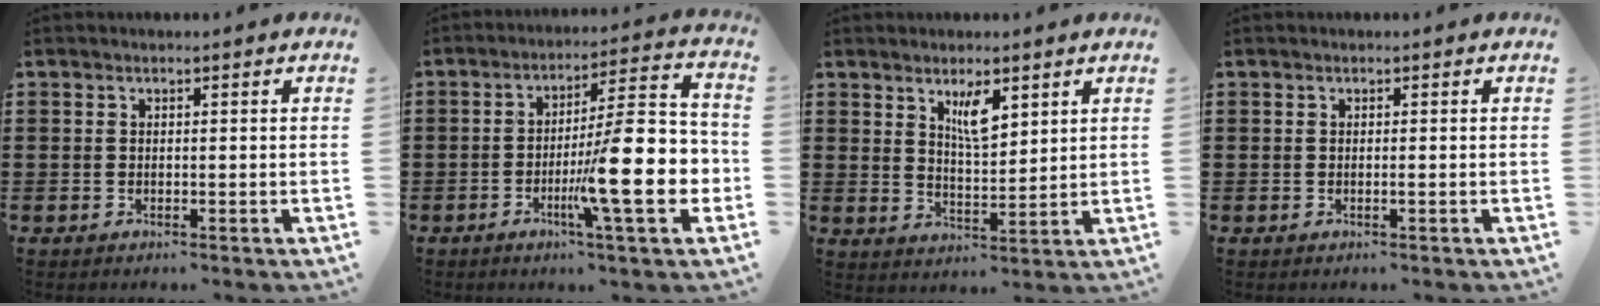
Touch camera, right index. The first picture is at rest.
{"total": 15.9, "force": [-3.9, 2.9, 15.2], "torque": [-0.229, -0.014, -0.064]}
{"total": 6.0, "force": [2.8, 1.7, 5.0], "torque": [-0.091, 0.000, 0.044]}
{"total": 0.0}